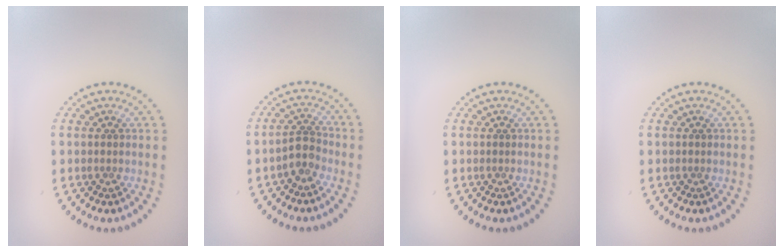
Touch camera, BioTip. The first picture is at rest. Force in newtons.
{"total": 2.1, "press": 1.7, "slide": 1.2}
{"total": 0.0}
{"total": 0.0}